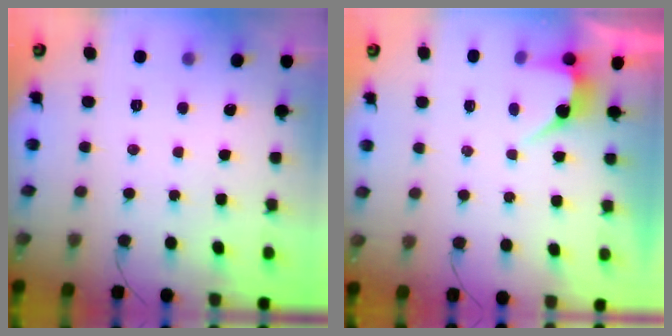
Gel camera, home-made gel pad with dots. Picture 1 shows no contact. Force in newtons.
{"total": 4.2, "press": 4.2, "slide": 0.2}